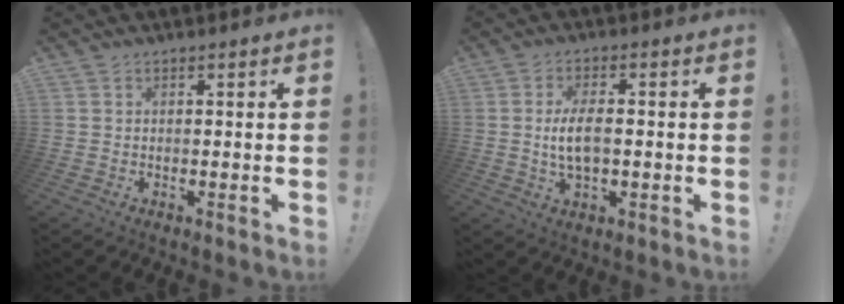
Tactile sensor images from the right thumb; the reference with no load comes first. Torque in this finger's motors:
{"motor_torque": [0.14, 0.18, 0.38, -0.26, 0.14]}